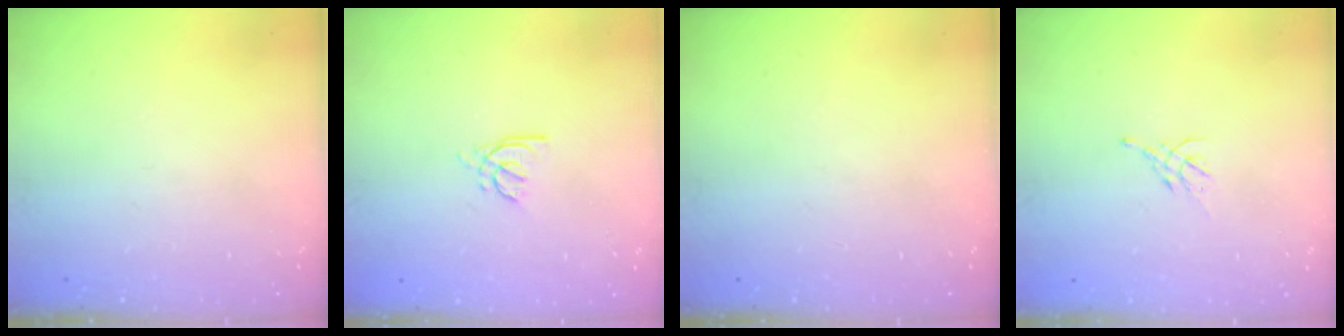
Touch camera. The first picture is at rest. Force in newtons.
{"total": 2.1, "press": 2.0, "slide": 0.6}
{"total": 0.0}
{"total": 1.9, "press": 1.8, "slide": 0.5}